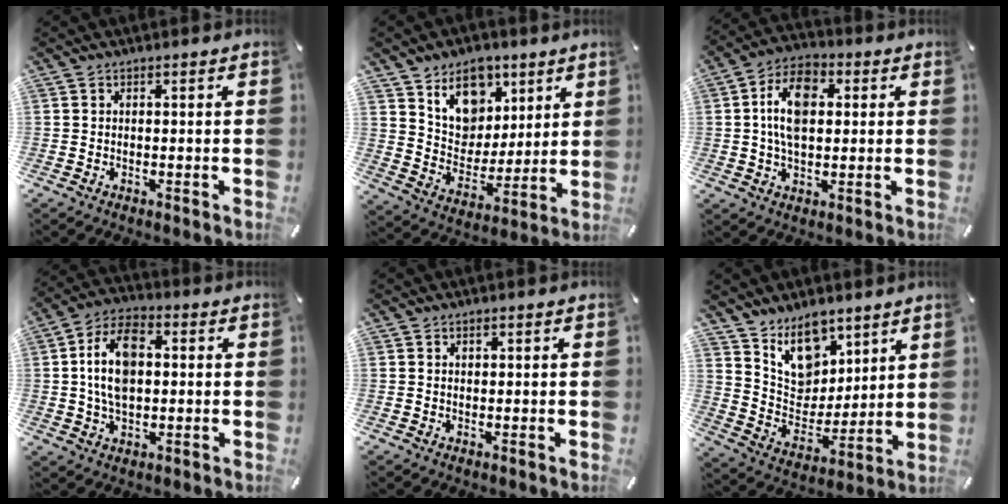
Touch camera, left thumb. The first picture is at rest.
{"total": 12.1, "force": [6.5, 9.8, 2.9], "torque": [-0.042, -0.051, 0.125]}
{"total": 11.6, "force": [1.8, 7.3, 8.8], "torque": [-0.162, 0.005, 0.030]}
{"total": 12.1, "force": [1.0, 7.8, 9.3], "torque": [-0.180, 0.008, 0.017]}
{"total": 0.6, "force": [0.2, 0.5, 0.2], "torque": [-0.005, 0.002, 0.005]}
{"total": 12.6, "force": [8.7, 8.5, 3.2], "torque": [-0.052, -0.076, 0.169]}